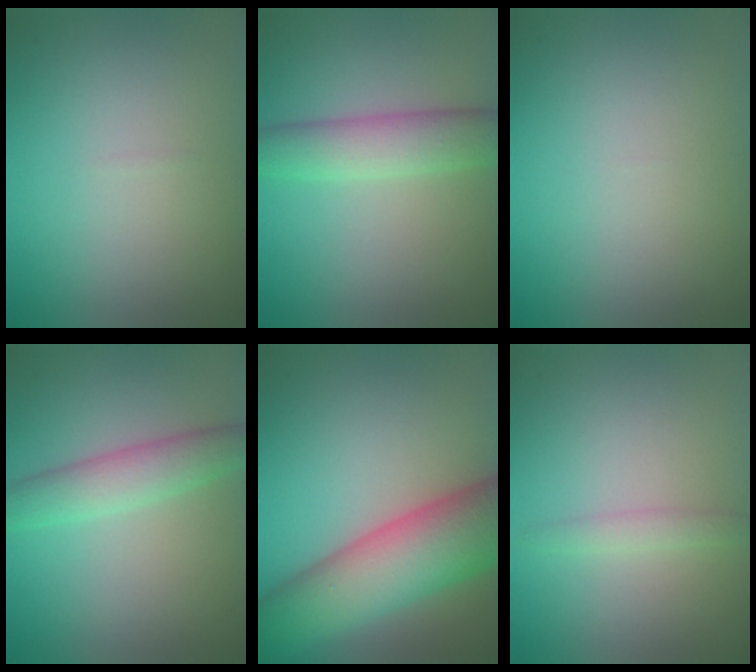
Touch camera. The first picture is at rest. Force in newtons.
{"total": 3.9, "press": 3.9, "slide": 0.1}
{"total": 0.0}
{"total": 3.3, "press": 3.3, "slide": 0.0}
{"total": 10.3, "press": 10.3, "slide": 0.7}
{"total": 1.1, "press": 1.1, "slide": 0.0}